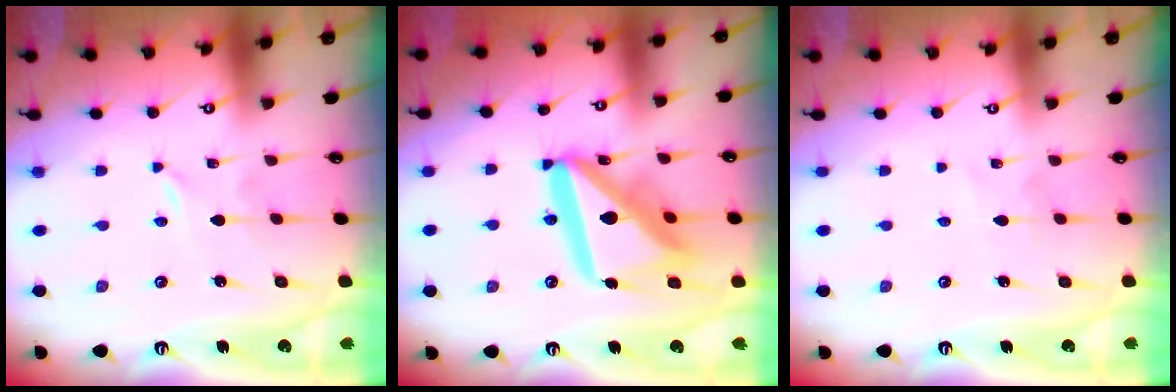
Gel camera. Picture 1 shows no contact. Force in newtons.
{"total": 21.2, "press": 21.0, "slide": 2.5}
{"total": 2.7, "press": 2.7, "slide": 0.3}